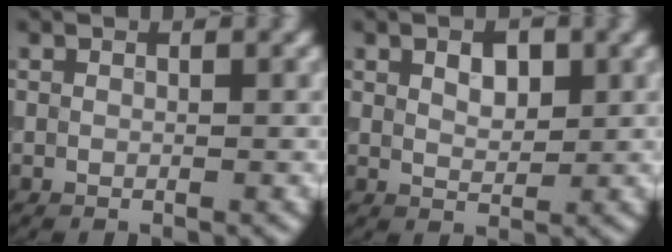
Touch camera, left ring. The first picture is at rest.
{"total": 2.4, "force": [1.0, 1.3, 1.8], "torque": [-0.028, 0.002, 0.018]}